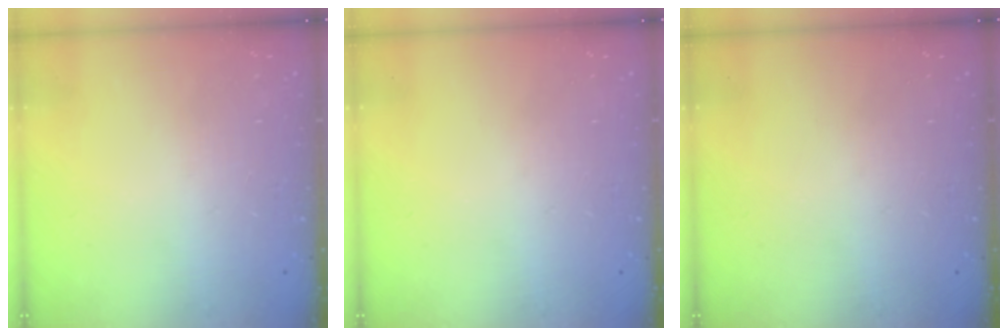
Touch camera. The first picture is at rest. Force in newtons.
{"total": 0.0}
{"total": 0.0}